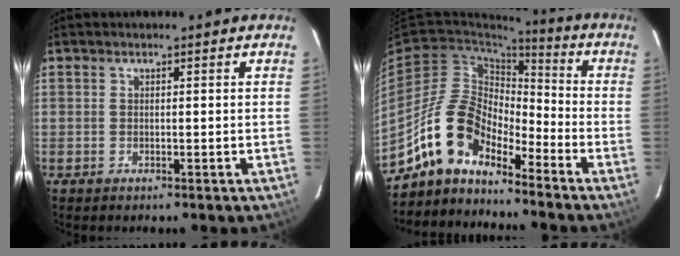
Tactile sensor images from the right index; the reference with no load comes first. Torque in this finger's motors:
{"motor_torque": [1.02, -0.91, 0.15, -0.05]}